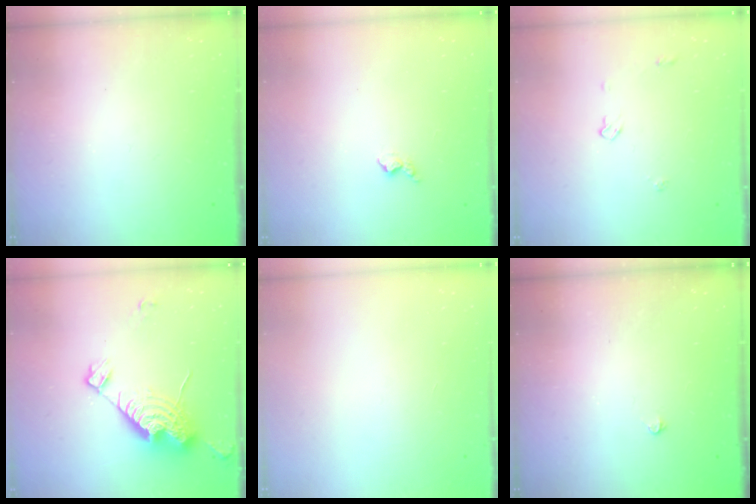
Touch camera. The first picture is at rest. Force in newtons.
{"total": 2.9, "press": 2.9, "slide": 0.5}
{"total": 4.0, "press": 3.9, "slide": 0.6}
{"total": 13.8, "press": 13.7, "slide": 1.3}
{"total": 0.0}
{"total": 2.4, "press": 2.4, "slide": 0.5}